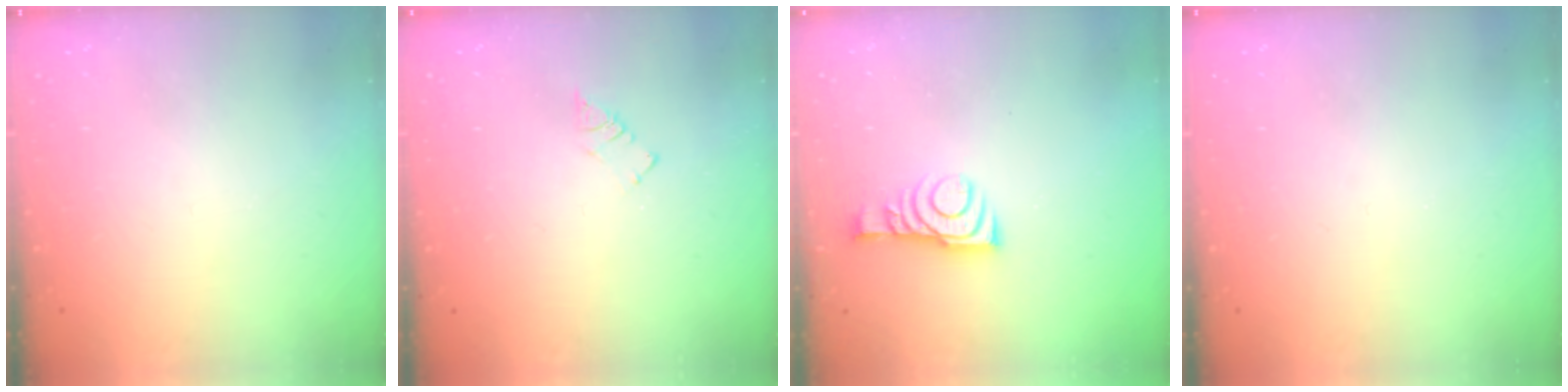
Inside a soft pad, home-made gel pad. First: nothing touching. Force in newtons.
{"total": 2.6, "press": 2.6, "slide": 0.3}
{"total": 9.1, "press": 9.1, "slide": 0.4}
{"total": 0.0}